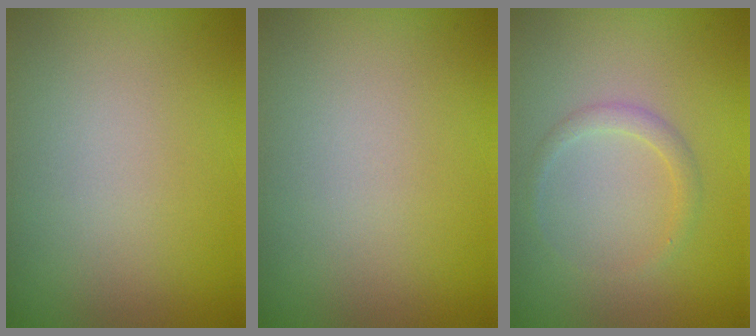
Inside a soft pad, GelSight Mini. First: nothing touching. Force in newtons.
{"total": 0.0}
{"total": 1.3, "press": 1.3, "slide": 0.0}